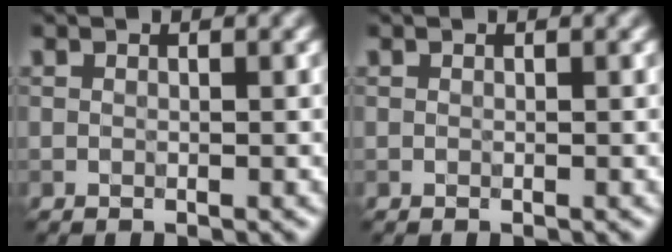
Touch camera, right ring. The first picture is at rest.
{"total": 0.0}